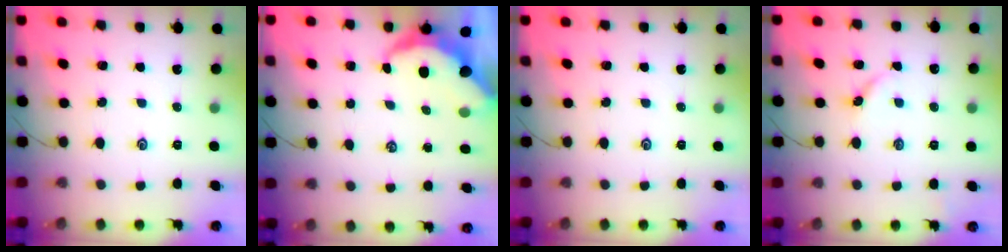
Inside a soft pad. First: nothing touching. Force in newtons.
{"total": 7.4, "press": 7.3, "slide": 1.1}
{"total": 0.0}
{"total": 2.7, "press": 2.7, "slide": 0.4}